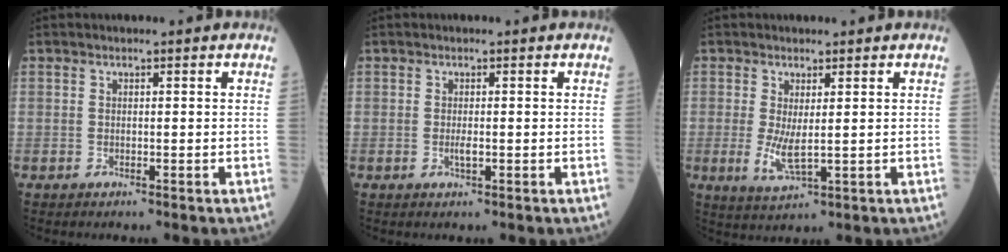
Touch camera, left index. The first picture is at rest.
{"total": 1.1, "force": [-0.3, 0.2, 1.0], "torque": [-0.020, -0.005, -0.005]}
{"total": 4.1, "force": [0.0, 1.0, 4.0], "torque": [-0.084, -0.013, 0.007]}